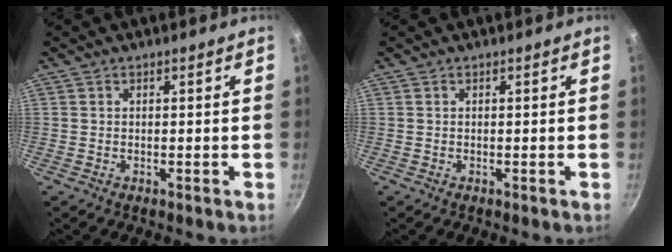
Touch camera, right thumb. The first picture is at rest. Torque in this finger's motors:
{"motor_torque": [-0.14, 0.22, 0.05, -0.04, 0.00]}